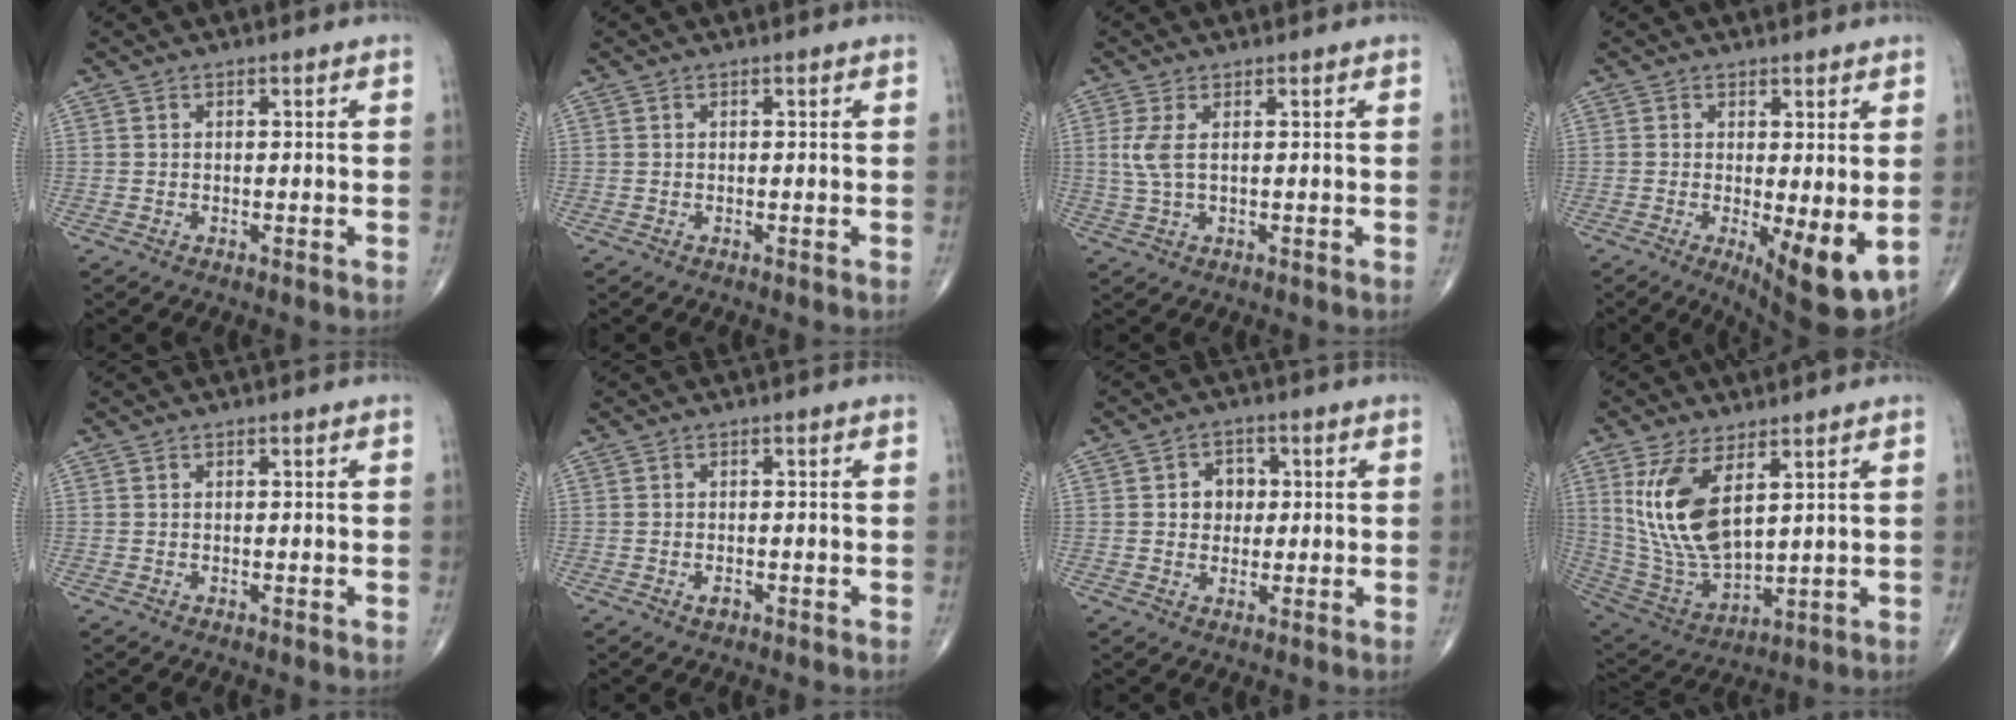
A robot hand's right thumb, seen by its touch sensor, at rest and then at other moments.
{"total": 0.0}
{"total": 3.5, "force": [0.7, 1.1, 3.2], "torque": [-0.091, 0.002, 0.019]}
{"total": 9.7, "force": [-1.5, 3.1, 9.0], "torque": [-0.123, -0.025, -0.015]}
{"total": 0.0}
{"total": 1.3, "force": [-0.7, 0.7, 0.8], "torque": [-0.010, 0.002, -0.011]}
{"total": 4.7, "force": [0.6, 3.9, 2.5], "torque": [-0.006, 0.004, 0.005]}
{"total": 15.2, "force": [5.4, 7.0, 12.4], "torque": [-0.241, -0.029, 0.125]}